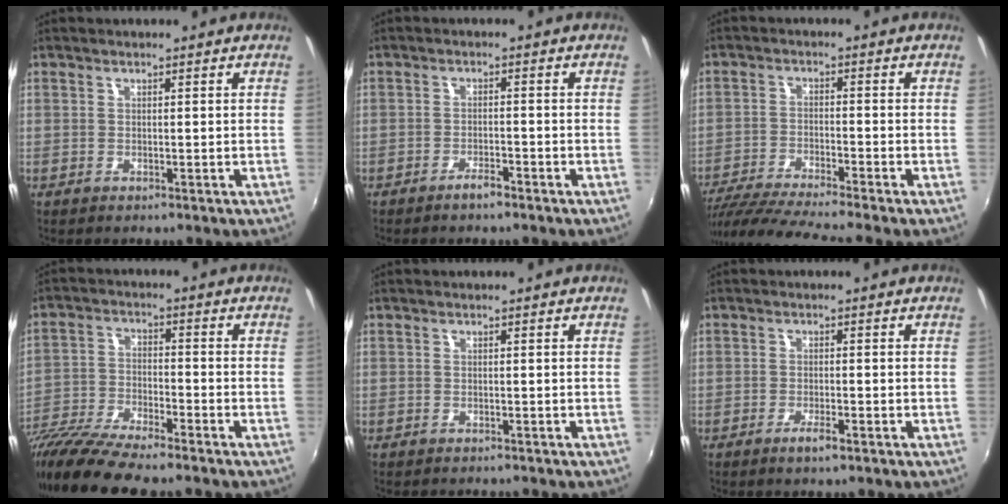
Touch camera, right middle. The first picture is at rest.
{"total": 2.3, "force": [-2.0, 0.5, 1.1], "torque": [-0.029, 0.000, -0.035]}
{"total": 13.2, "force": [-11.6, -1.0, 6.2], "torque": [-0.135, -0.033, -0.201]}
{"total": 14.8, "force": [-12.5, 1.7, 7.7], "torque": [-0.170, -0.032, -0.235]}
{"total": 2.0, "force": [-1.8, 0.4, 0.5], "torque": [-0.018, -0.012, -0.026]}
{"total": 2.3, "force": [-1.6, 0.4, 1.7], "torque": [-0.039, -0.003, -0.032]}